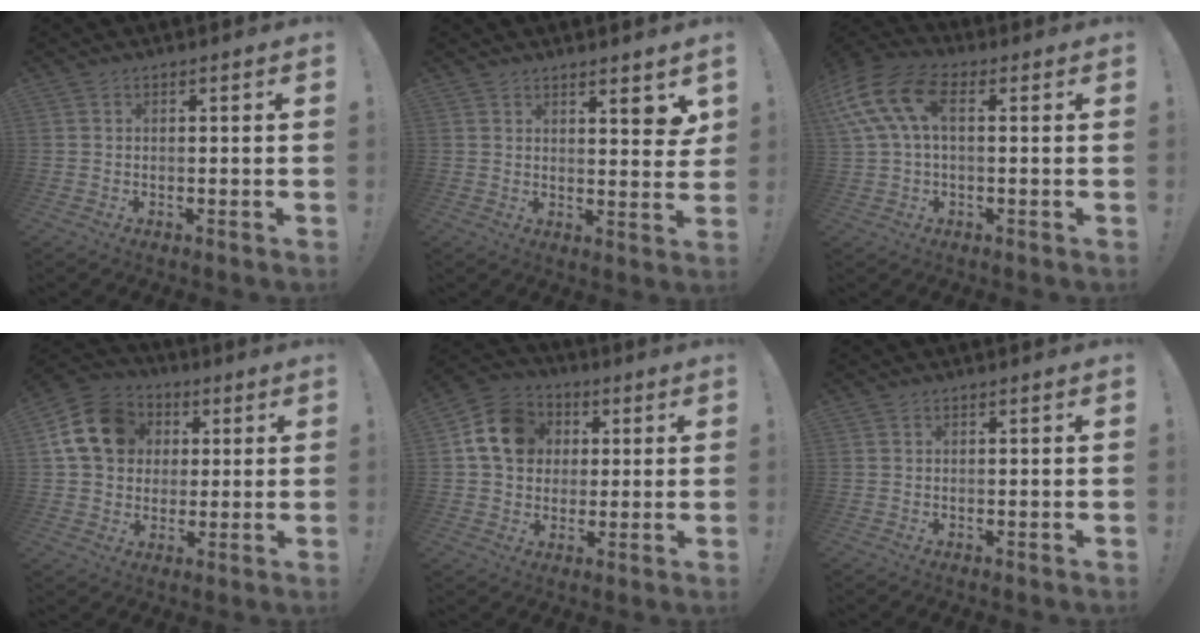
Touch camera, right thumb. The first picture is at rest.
{"total": 5.3, "force": [3.9, 1.2, 3.4], "torque": [-0.026, -0.036, 0.062]}
{"total": 14.5, "force": [3.5, 8.1, 11.5], "torque": [-0.239, 0.009, 0.064]}
{"total": 16.1, "force": [4.1, 13.2, 8.2], "torque": [-0.128, 0.003, 0.087]}
{"total": 13.9, "force": [3.5, 11.7, 6.8], "torque": [-0.098, 0.008, 0.075]}
{"total": 0.0}